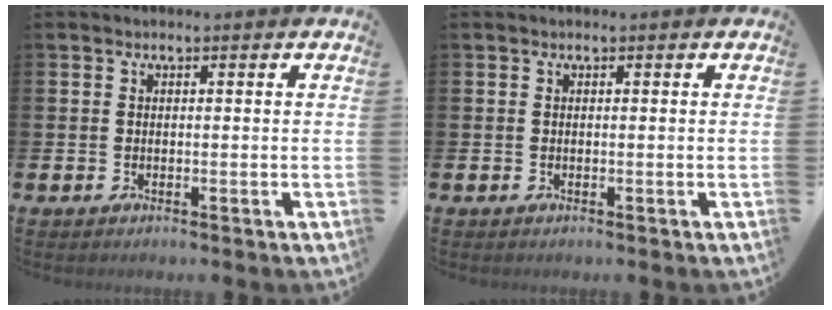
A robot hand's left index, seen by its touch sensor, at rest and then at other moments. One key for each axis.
{"total": 0.0}